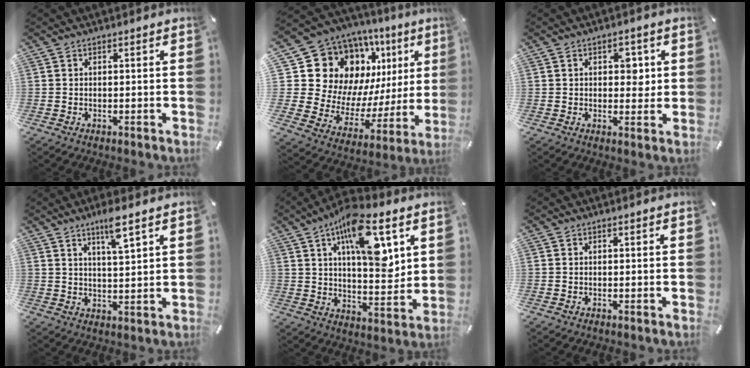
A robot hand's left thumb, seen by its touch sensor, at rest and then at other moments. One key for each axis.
{"total": 19.3, "fx": 10.4, "fy": 14.0, "fz": 8.3, "tx": -0.125, "ty": -0.096, "tz": 0.215}
{"total": 4.9, "fx": 1.2, "fy": 3.4, "fz": 3.3, "tx": -0.024, "ty": -0.009, "tz": 0.008}
{"total": 7.0, "fx": 4.8, "fy": 0.8, "fz": 5.0, "tx": -0.085, "ty": -0.021, "tz": 0.076}
{"total": 16.7, "fx": 8.0, "fy": 7.1, "fz": 12.8, "tx": -0.199, "ty": -0.028, "tz": 0.133}
{"total": 0.0}